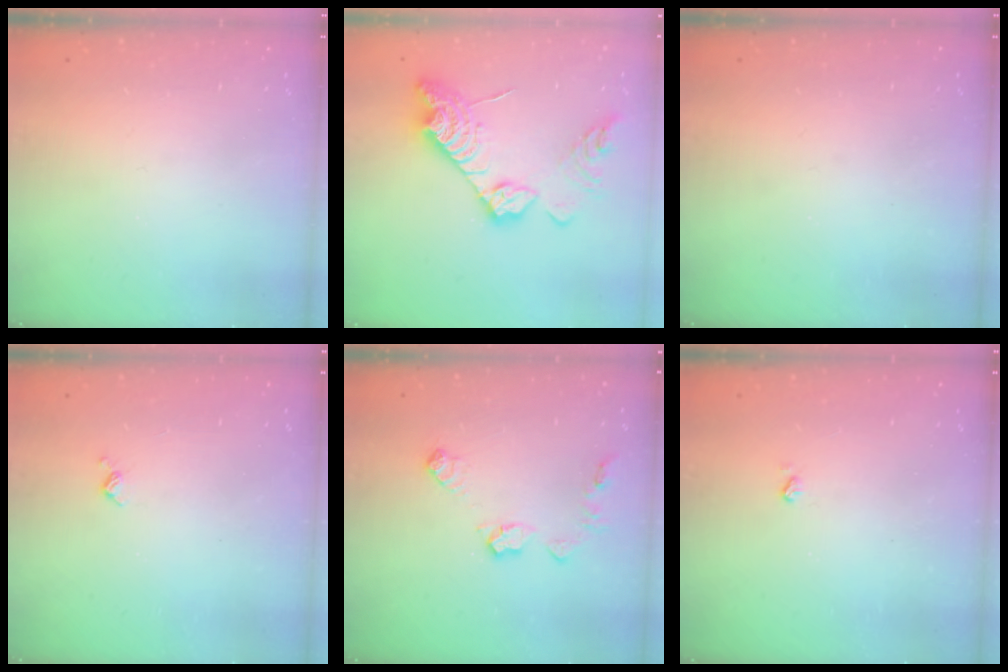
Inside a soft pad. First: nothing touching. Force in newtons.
{"total": 17.9, "press": 17.8, "slide": 1.5}
{"total": 0.0}
{"total": 3.9, "press": 3.9, "slide": 0.8}
{"total": 8.8, "press": 8.8, "slide": 0.3}
{"total": 2.5, "press": 2.5, "slide": 0.5}